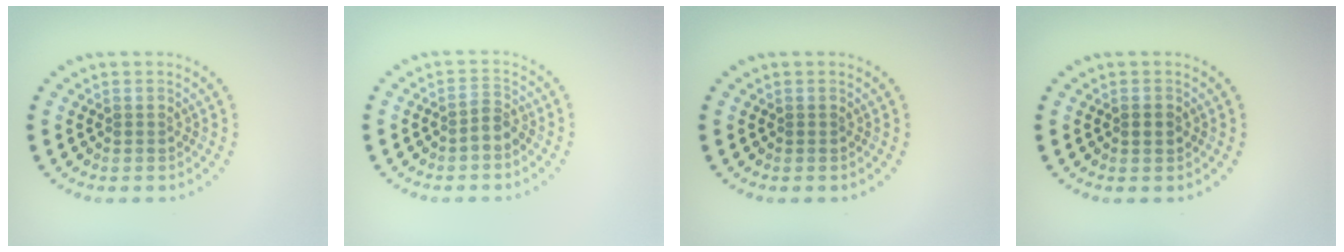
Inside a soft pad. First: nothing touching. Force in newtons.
{"total": 1.5, "press": 1.2, "slide": 0.9}
{"total": 0.0}
{"total": 0.7, "press": 0.7, "slide": 0.2}